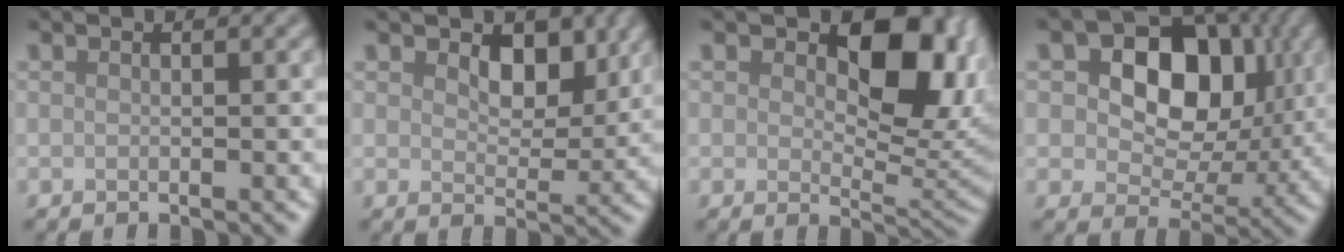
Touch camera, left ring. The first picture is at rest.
{"total": 3.2, "force": [1.6, 2.0, 1.9], "torque": [-0.046, -0.007, 0.031]}
{"total": 7.7, "force": [2.2, 4.3, 5.9], "torque": [-0.088, -0.008, 0.043]}
{"total": 9.9, "force": [2.7, 6.9, 6.6], "torque": [-0.103, 0.005, 0.039]}